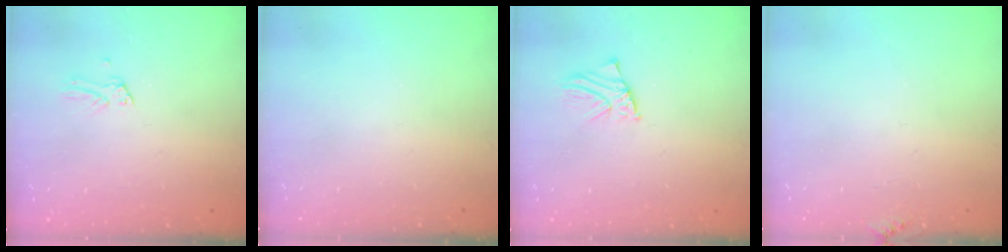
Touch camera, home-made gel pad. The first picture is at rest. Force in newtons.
{"total": 0.0}
{"total": 1.8, "press": 1.8, "slide": 0.1}
{"total": 3.7, "press": 3.7, "slide": 0.4}